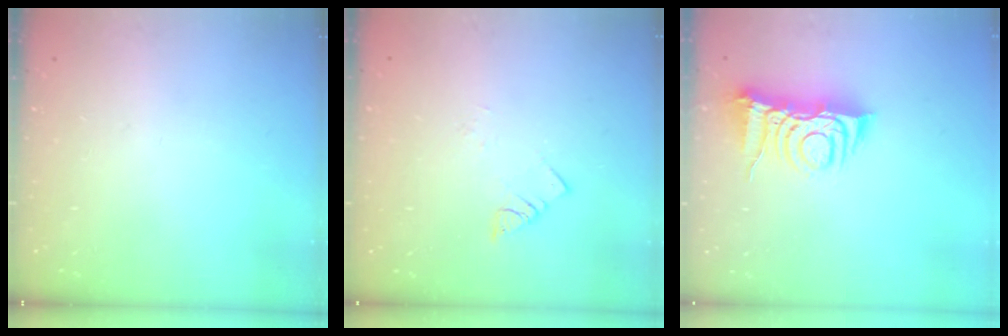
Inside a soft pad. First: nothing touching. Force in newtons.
{"total": 2.8, "press": 2.8, "slide": 0.3}
{"total": 8.9, "press": 8.9, "slide": 1.1}